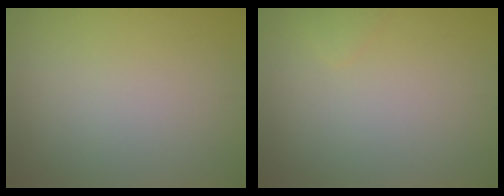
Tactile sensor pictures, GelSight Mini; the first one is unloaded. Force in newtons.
{"total": 0.6, "press": 0.6, "slide": 0.0}